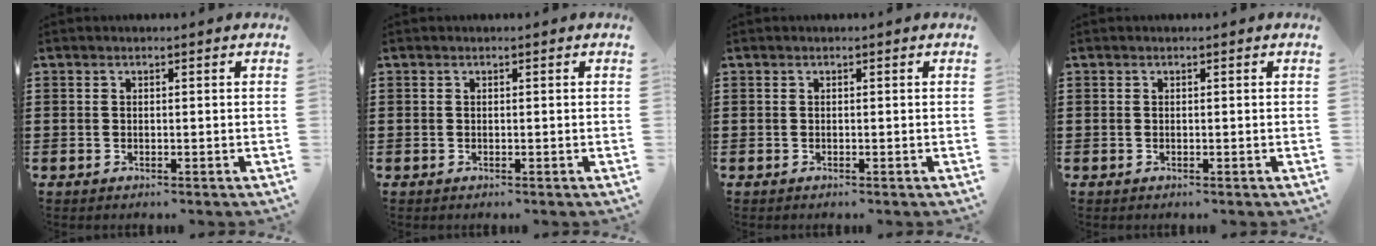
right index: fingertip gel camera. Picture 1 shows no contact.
{"total": 0.0}
{"total": 0.0}
{"total": 0.0}